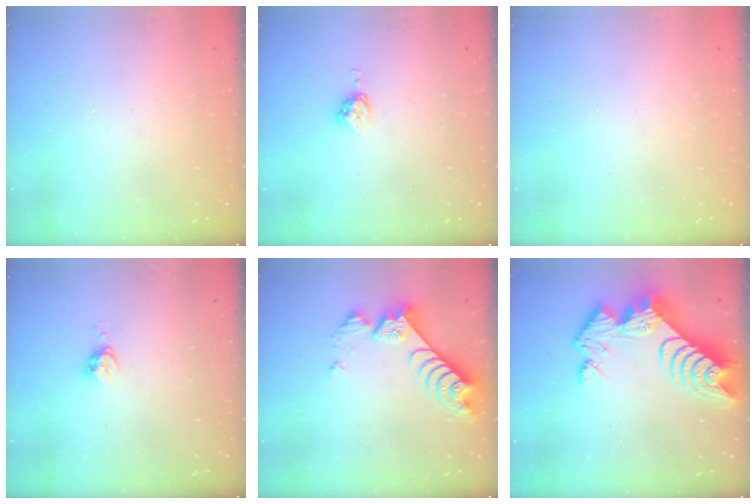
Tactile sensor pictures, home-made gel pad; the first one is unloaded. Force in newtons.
{"total": 5.1, "press": 5.1, "slide": 0.7}
{"total": 0.0}
{"total": 4.0, "press": 3.9, "slide": 0.6}
{"total": 8.0, "press": 8.0, "slide": 0.8}
{"total": 16.6, "press": 16.6, "slide": 1.4}